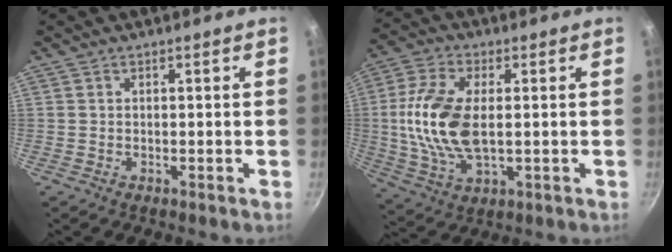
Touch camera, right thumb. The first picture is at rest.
{"total": 14.7, "force": [0.6, 7.8, 12.4], "torque": [-0.249, 0.004, 0.008]}